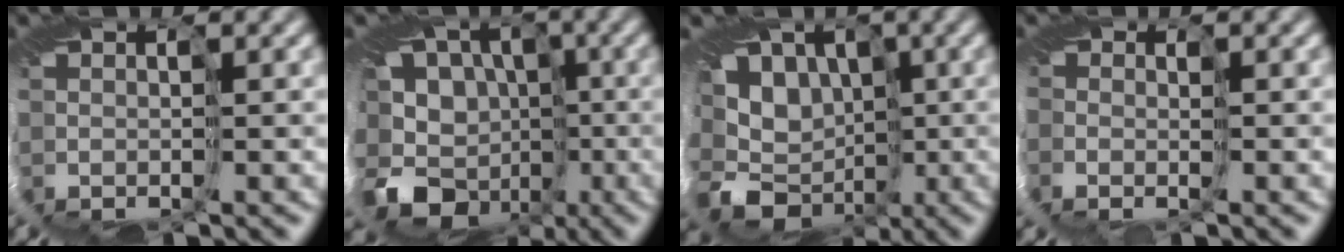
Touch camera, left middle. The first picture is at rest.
{"total": 12.0, "force": [-5.6, 9.3, 5.2], "torque": [-0.099, -0.025, -0.106]}
{"total": 12.6, "force": [-3.3, 10.4, 6.3], "torque": [-0.098, -0.013, -0.086]}
{"total": 1.7, "force": [-1.1, 1.3, 0.4], "torque": [-0.010, -0.017, -0.021]}